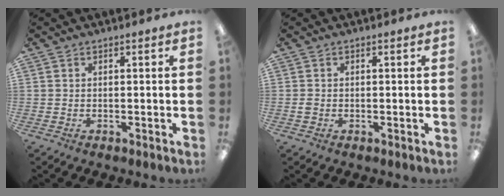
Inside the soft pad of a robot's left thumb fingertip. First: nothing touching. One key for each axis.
{"total": 1.0, "fx": -0.2, "fy": 0.8, "fz": 0.4, "tx": -0.008, "ty": 0.004, "tz": -0.005}